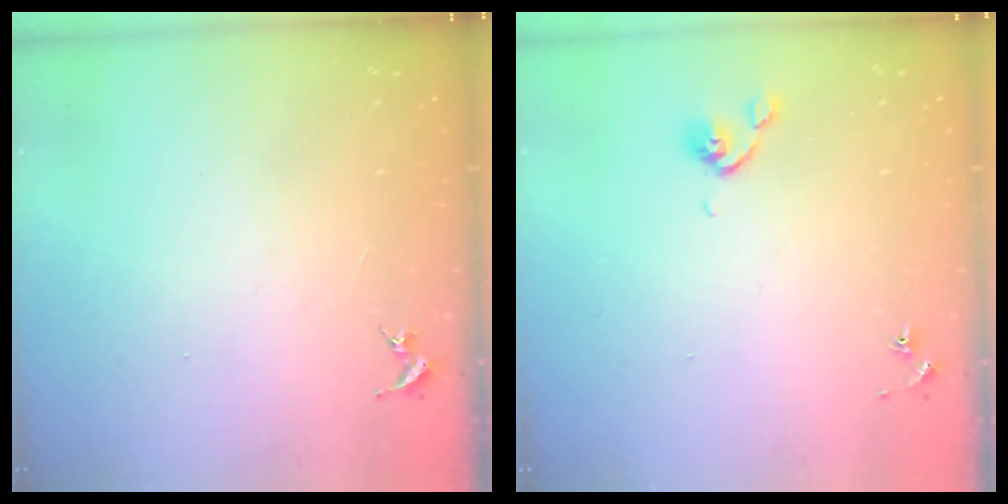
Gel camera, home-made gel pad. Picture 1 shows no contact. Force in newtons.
{"total": 4.8, "press": 4.7, "slide": 1.1}